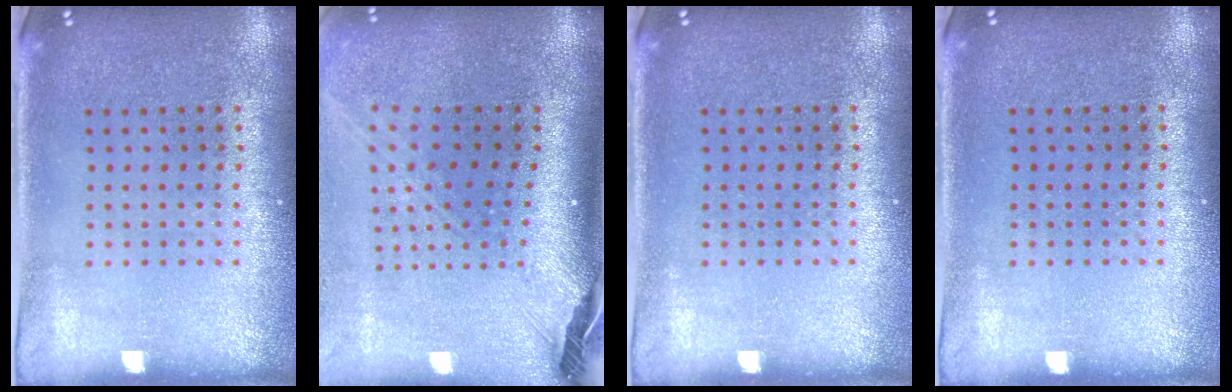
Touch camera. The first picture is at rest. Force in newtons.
{"total": 2.8, "press": 2.1, "slide": 1.9}
{"total": 0.0}
{"total": 0.0}